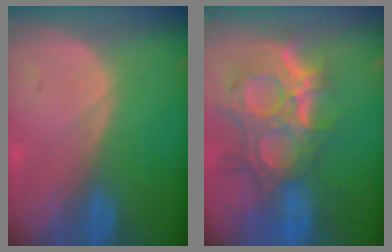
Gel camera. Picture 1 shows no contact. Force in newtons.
{"total": 12.8, "press": 11.0, "slide": 6.5}